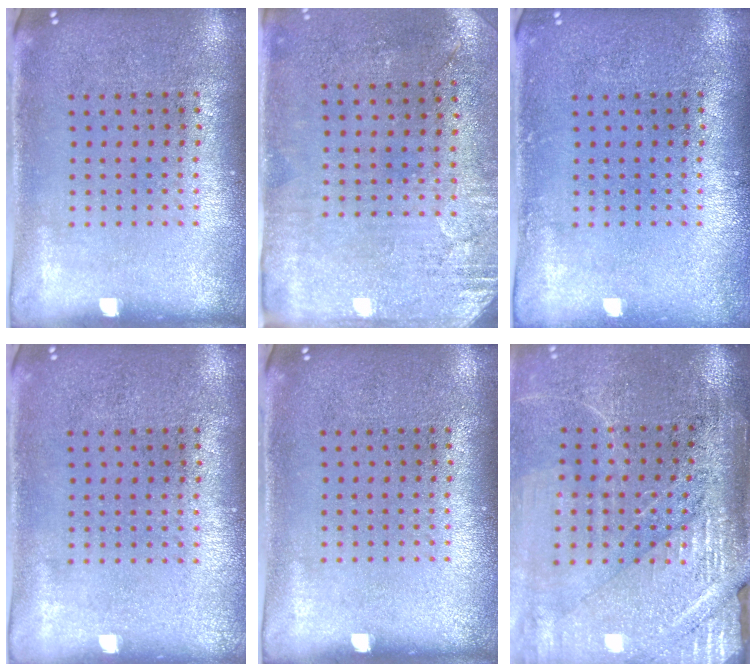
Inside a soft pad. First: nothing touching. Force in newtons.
{"total": 2.9, "press": 2.4, "slide": 1.6}
{"total": 0.7, "press": 0.7, "slide": 0.1}
{"total": 0.0}
{"total": 0.0}
{"total": 3.5, "press": 3.3, "slide": 1.1}